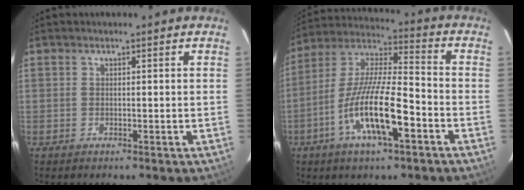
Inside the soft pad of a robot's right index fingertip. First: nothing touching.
{"total": 15.7, "force": [-6.5, 3.7, 13.8], "torque": [-0.273, -0.012, -0.125]}